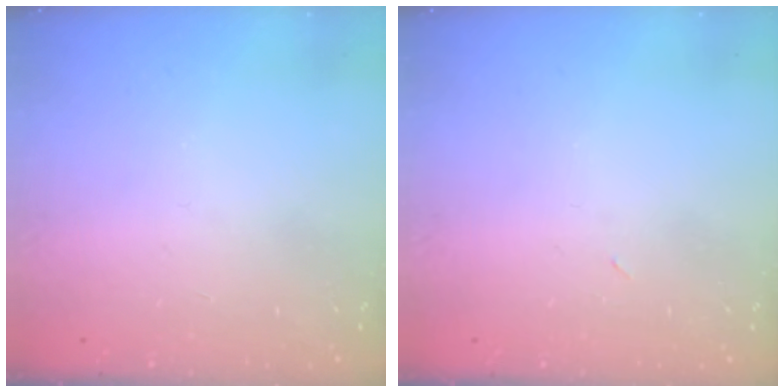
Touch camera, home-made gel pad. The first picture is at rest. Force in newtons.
{"total": 2.9, "press": 2.9, "slide": 0.7}